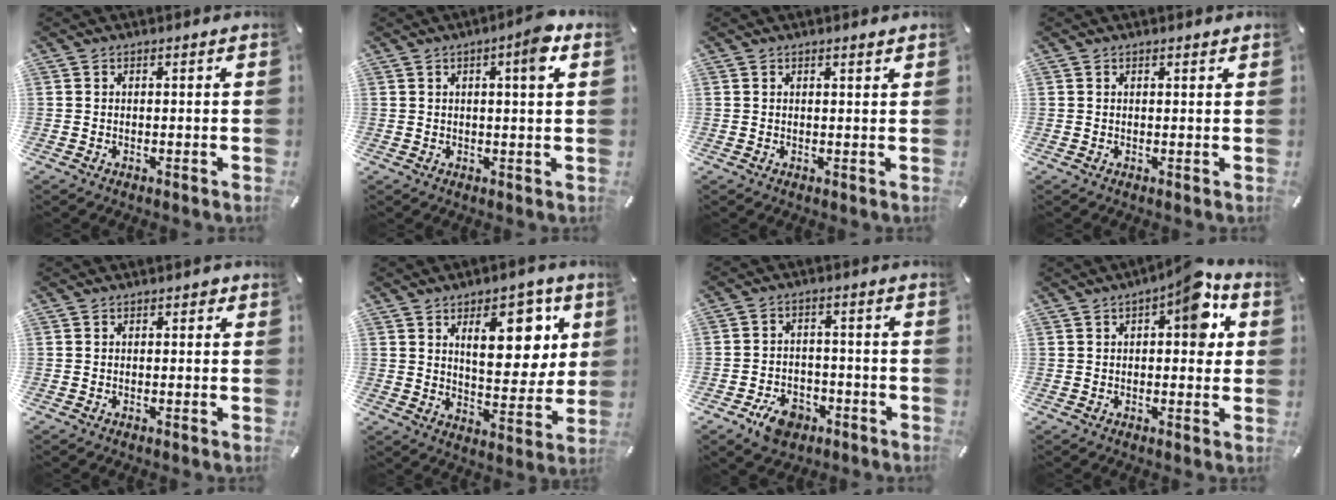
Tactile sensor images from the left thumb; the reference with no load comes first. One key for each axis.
{"total": 5.8, "fx": 2.3, "fy": 0.9, "fz": 5.2, "tx": -0.074, "ty": -0.008, "tz": 0.029}
{"total": 1.0, "fx": 0.8, "fy": 0.1, "fz": 0.6, "tx": -0.013, "ty": -0.001, "tz": 0.014}
{"total": 0.7, "fx": 0.5, "fy": 0.2, "fz": 0.5, "tx": -0.011, "ty": 0.000, "tz": 0.009}
{"total": 0.8, "fx": 0.2, "fy": 0.6, "fz": 0.6, "tx": -0.004, "ty": 0.002, "tz": -0.001}
{"total": 15.9, "fx": 6.9, "fy": 8.6, "fz": 11.5, "tx": -0.142, "ty": -0.030, "tz": 0.111}
{"total": 7.2, "fx": -4.1, "fy": 5.0, "fz": 3.2, "tx": -0.048, "ty": 0.025, "tz": -0.075}
{"total": 10.1, "fx": 3.2, "fy": 4.6, "fz": 8.4, "tx": -0.090, "ty": -0.015, "tz": 0.043}